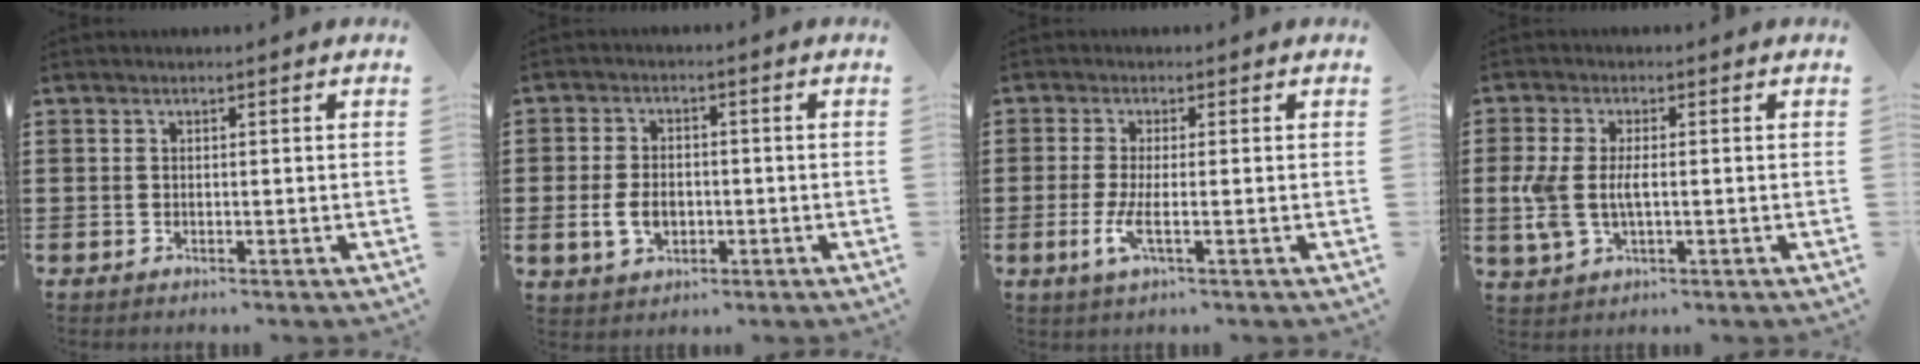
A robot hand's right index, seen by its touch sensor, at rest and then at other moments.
{"total": 4.6, "force": [-1.1, 3.2, 3.2], "torque": [-0.069, -0.004, -0.024]}
{"total": 4.1, "force": [-1.0, 0.5, 4.0], "torque": [-0.089, -0.014, -0.022]}
{"total": 5.3, "force": [-0.2, 2.6, 4.6], "torque": [-0.116, -0.004, -0.012]}